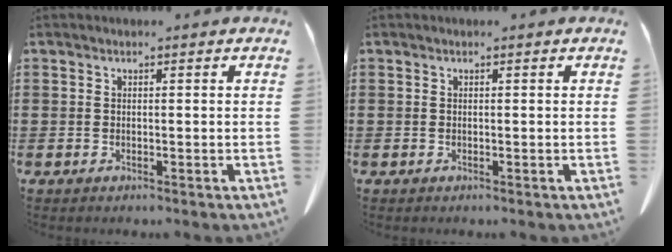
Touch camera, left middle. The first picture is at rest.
{"total": 0.0}